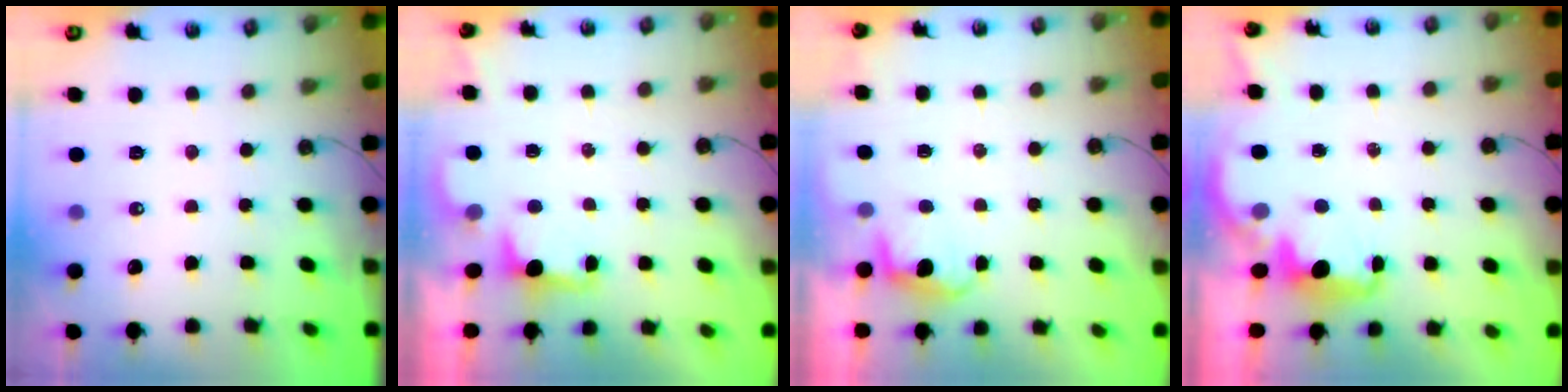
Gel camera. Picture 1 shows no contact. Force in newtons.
{"total": 2.0, "press": 1.8, "slide": 0.8}
{"total": 1.2, "press": 0.9, "slide": 0.7}
{"total": 2.1, "press": 2.0, "slide": 0.8}